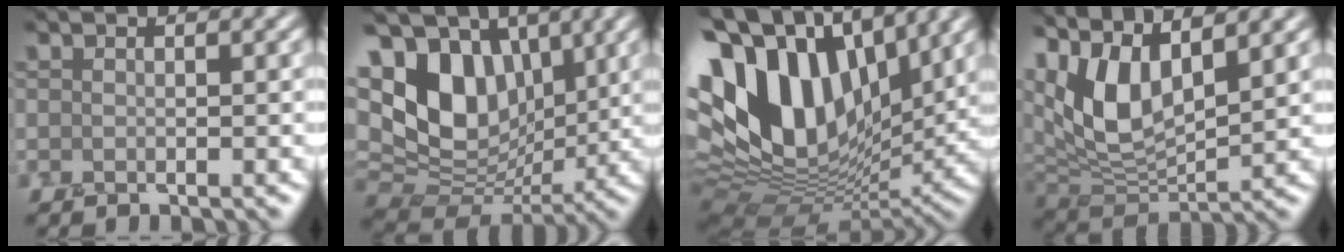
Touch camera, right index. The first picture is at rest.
{"total": 11.9, "force": [3.7, 8.3, 7.8], "torque": [-0.157, 0.004, 0.064]}
{"total": 17.0, "force": [5.8, 10.2, 12.3], "torque": [-0.261, 0.026, 0.104]}
{"total": 9.0, "force": [3.7, 4.2, 7.0], "torque": [-0.157, 0.005, 0.068]}